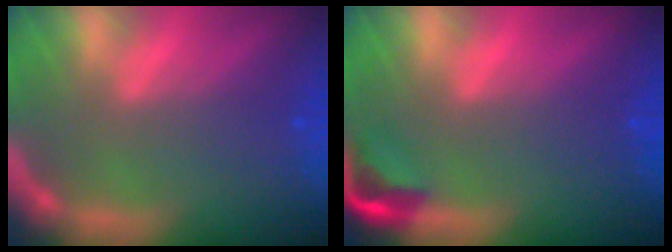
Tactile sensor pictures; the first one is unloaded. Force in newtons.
{"total": 2.9}